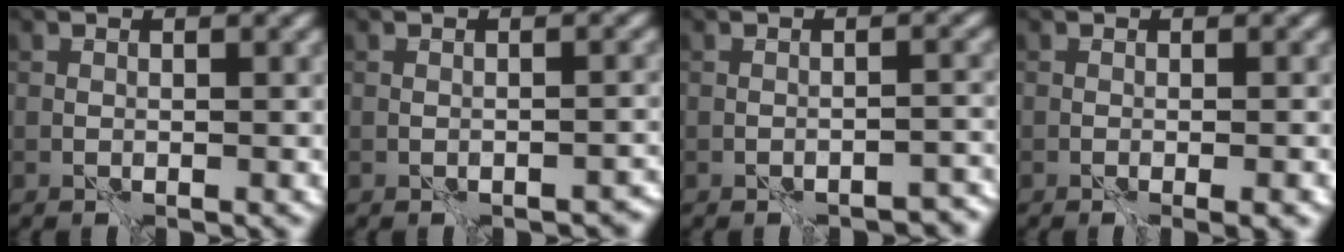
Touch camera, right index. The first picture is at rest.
{"total": 1.8, "force": [-1.4, 0.7, 0.8], "torque": [-0.008, 0.003, -0.017]}
{"total": 3.1, "force": [-2.6, 1.0, 1.3], "torque": [-0.018, 0.013, -0.031]}
{"total": 2.1, "force": [-0.9, 0.5, 1.9], "torque": [-0.021, -0.002, -0.012]}